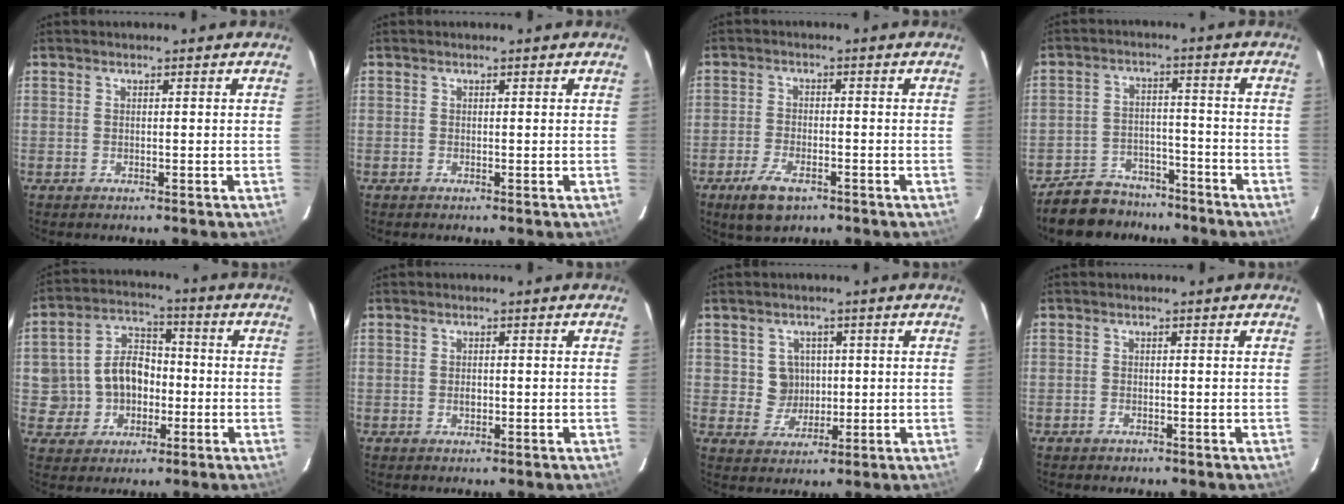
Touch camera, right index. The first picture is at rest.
{"total": 0.0}
{"total": 6.9, "force": [-4.2, 3.3, 4.4], "torque": [-0.108, -0.010, -0.075]}
{"total": 10.8, "force": [-9.1, 5.5, 2.0], "torque": [-0.065, 0.017, -0.130]}
{"total": 9.9, "force": [-1.3, 8.8, 4.4], "torque": [-0.103, 0.035, -0.012]}
{"total": 1.1, "force": [0.0, 0.9, 0.6], "torque": [-0.010, 0.003, 0.000]}
{"total": 4.9, "force": [0.9, 4.8, 0.6], "torque": [-0.014, 0.015, 0.025]}
{"total": 1.3, "force": [-0.9, 1.0, 0.1], "torque": [-0.004, 0.003, -0.014]}